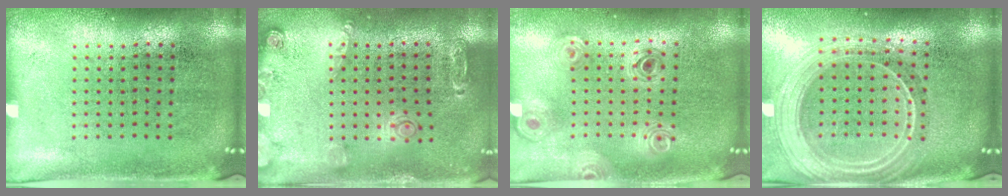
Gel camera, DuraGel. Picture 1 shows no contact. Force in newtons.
{"total": 1.5, "press": 1.5, "slide": 0.3}
{"total": 0.8, "press": 0.8, "slide": 0.1}
{"total": 2.6, "press": 2.2, "slide": 1.4}